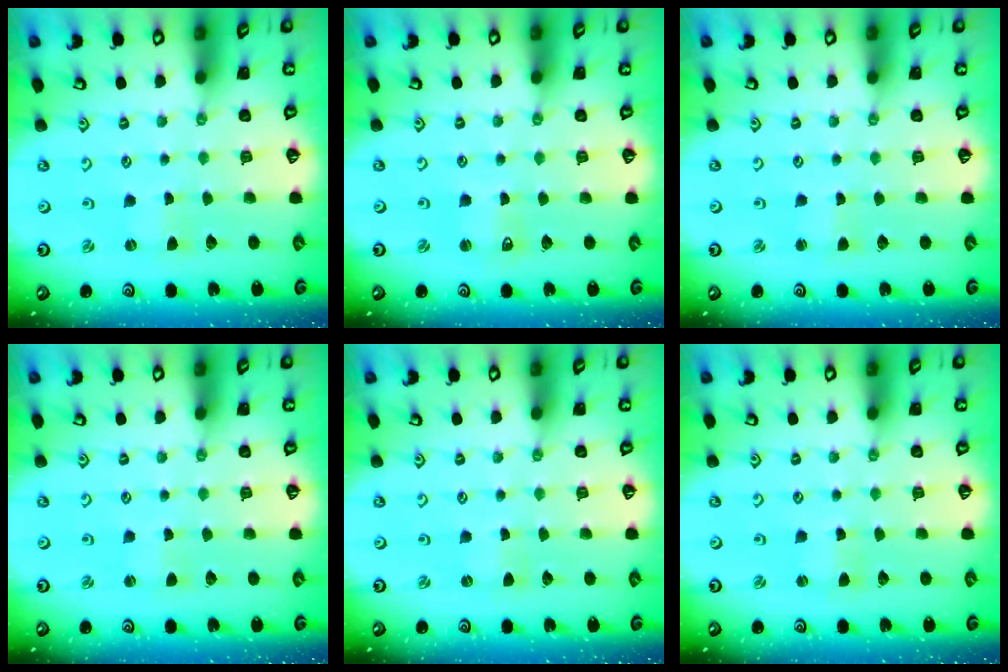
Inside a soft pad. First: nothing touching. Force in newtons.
{"total": 1.5, "press": 1.5, "slide": 0.3}
{"total": 1.7, "press": 1.7, "slide": 0.1}
{"total": 1.4, "press": 1.4, "slide": 0.4}
{"total": 0.0}
{"total": 0.8, "press": 0.8, "slide": 0.2}